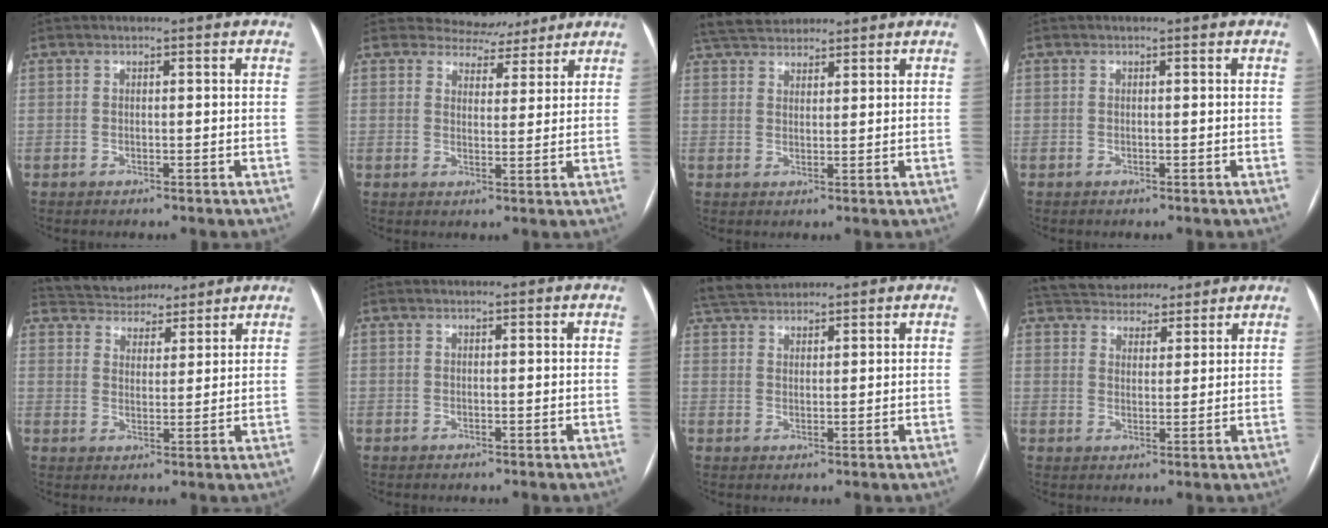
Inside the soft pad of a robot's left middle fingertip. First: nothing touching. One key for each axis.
{"total": 5.8, "fx": 5.2, "fy": 2.5, "fz": -0.3, "tx": 0.009, "ty": 0.001, "tz": 0.066}
{"total": 8.1, "fx": 7.3, "fy": 2.6, "fz": 2.4, "tx": -0.043, "ty": 0.035, "tz": 0.129}
{"total": 0.0}
{"total": 9.3, "fx": 8.6, "fy": 3.3, "fz": 1.4, "tx": -0.018, "ty": 0.019, "tz": 0.132}
{"total": 0.0}
{"total": 6.2, "fx": 5.8, "fy": 1.5, "fz": 1.6, "tx": -0.035, "ty": 0.032, "tz": 0.110}
{"total": 11.7, "fx": 10.4, "fy": 4.4, "fz": 3.0, "tx": -0.047, "ty": 0.026, "tz": 0.158}